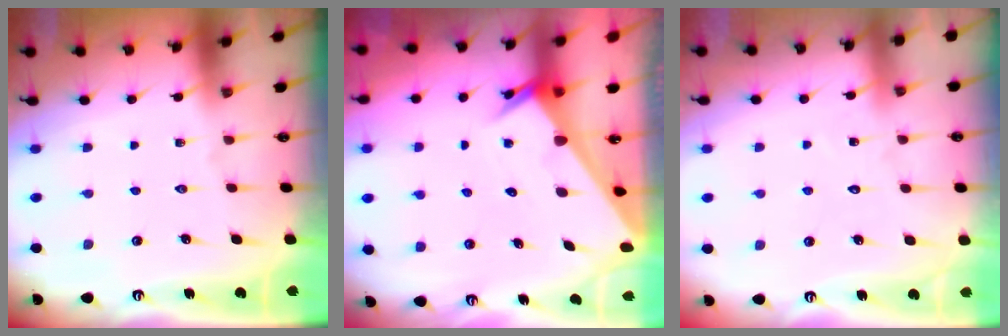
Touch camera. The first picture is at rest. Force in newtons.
{"total": 2.4, "press": 2.4, "slide": 0.0}
{"total": 6.4, "press": 6.4, "slide": 0.6}